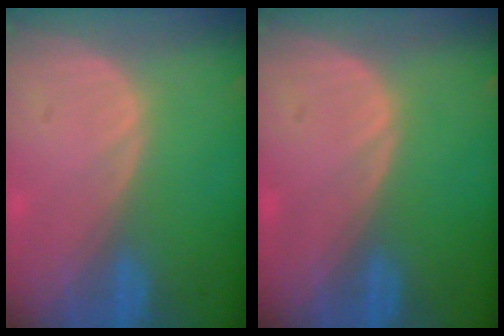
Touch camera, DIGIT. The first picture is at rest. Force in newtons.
{"total": 0.0}